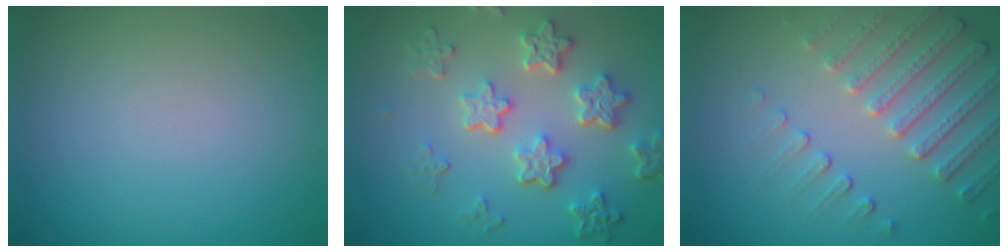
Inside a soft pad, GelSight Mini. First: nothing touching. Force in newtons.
{"total": 5.8, "press": 4.3, "slide": 3.8}
{"total": 5.0, "press": 3.8, "slide": 3.3}